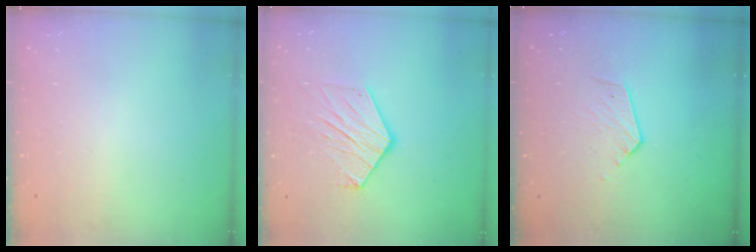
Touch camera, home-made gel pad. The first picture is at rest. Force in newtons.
{"total": 11.7, "press": 11.6, "slide": 1.0}
{"total": 5.1, "press": 5.1, "slide": 0.3}